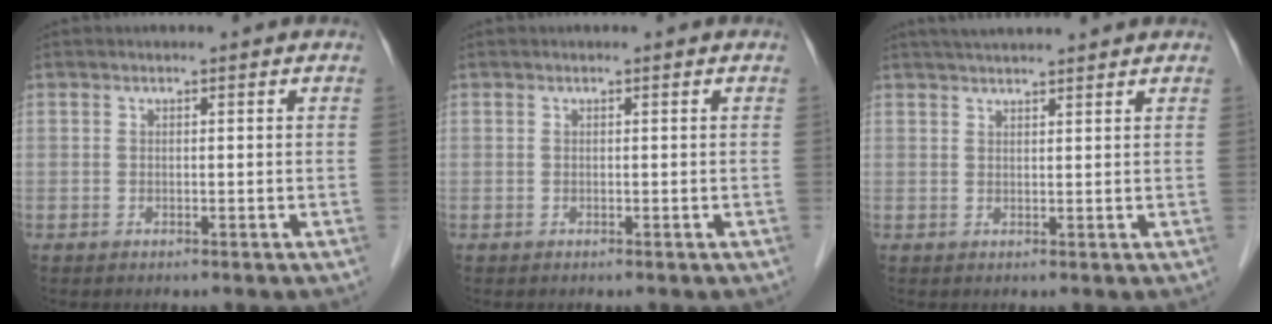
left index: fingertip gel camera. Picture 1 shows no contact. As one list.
[{"total": 0.0}, {"total": 6.8, "force": [6.1, 0.3, 2.9], "torque": [-0.043, 0.036, 0.088]}]